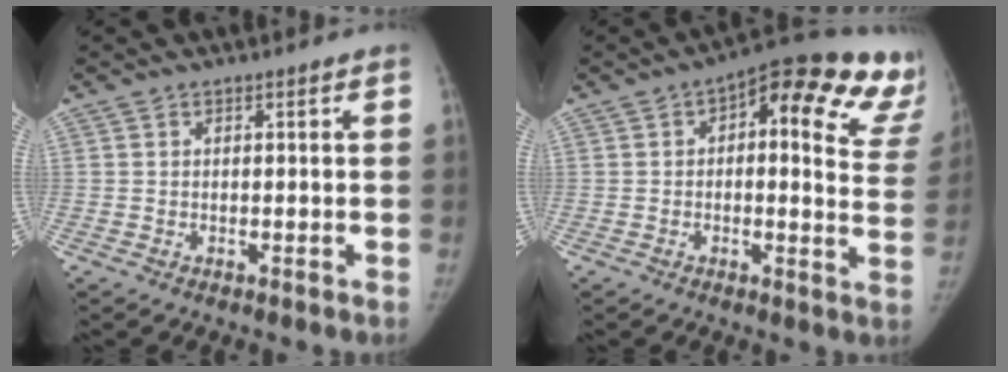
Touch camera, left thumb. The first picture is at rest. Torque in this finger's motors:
{"motor_torque": [-0.12, 0.57, 0.76, 0.08, 0.03]}